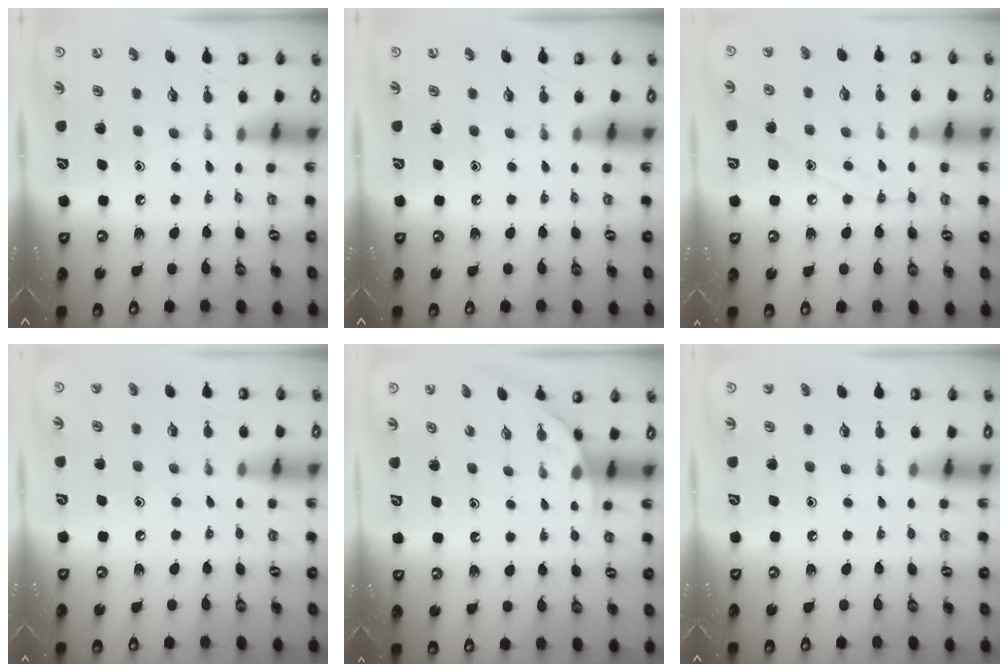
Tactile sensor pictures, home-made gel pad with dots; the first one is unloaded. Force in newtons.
{"total": 0.0}
{"total": 9.0, "press": 9.0, "slide": 0.6}
{"total": 5.4, "press": 5.4, "slide": 0.5}
{"total": 2.5, "press": 2.5, "slide": 0.2}
{"total": 2.9, "press": 2.9, "slide": 0.4}